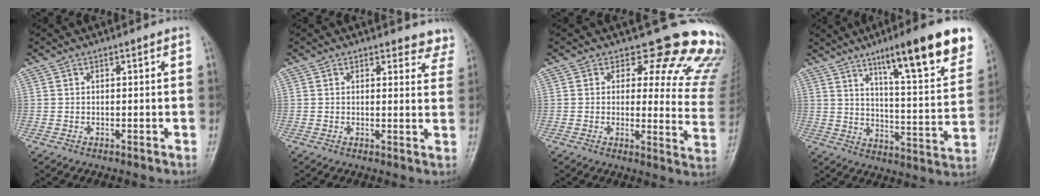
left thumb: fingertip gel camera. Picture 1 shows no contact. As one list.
[{"total": 5.6, "force": [5.2, 2.1, 0.1], "torque": [0.044, -0.029, 0.031]}, {"total": 16.5, "force": [12.9, 7.2, 7.3], "torque": [-0.022, -0.096, 0.118]}, {"total": 20.6, "force": [12.6, 3.7, 15.8], "torque": [-0.193, -0.050, 0.190]}]